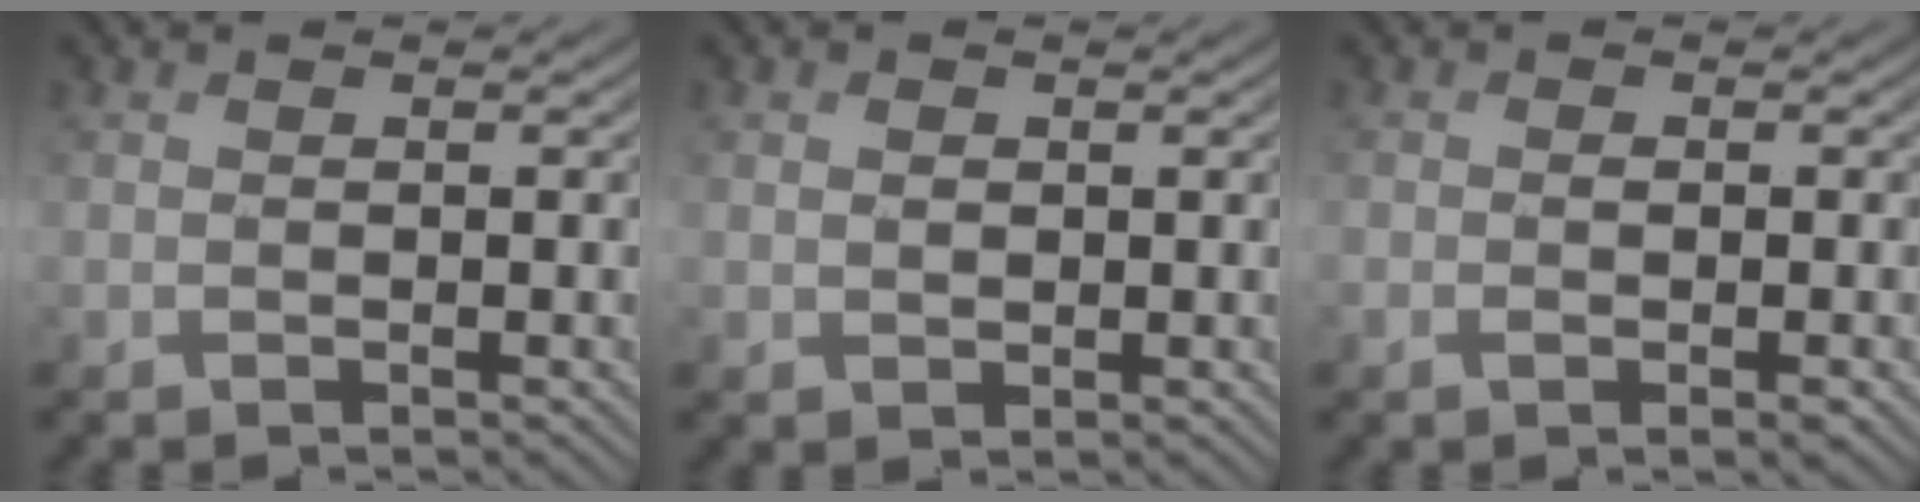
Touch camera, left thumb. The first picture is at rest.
{"total": 1.2, "force": [0.3, 1.0, 0.5], "torque": [-0.015, -0.002, 0.007]}
{"total": 2.0, "force": [-0.9, 0.9, 1.5], "torque": [-0.028, -0.003, -0.015]}